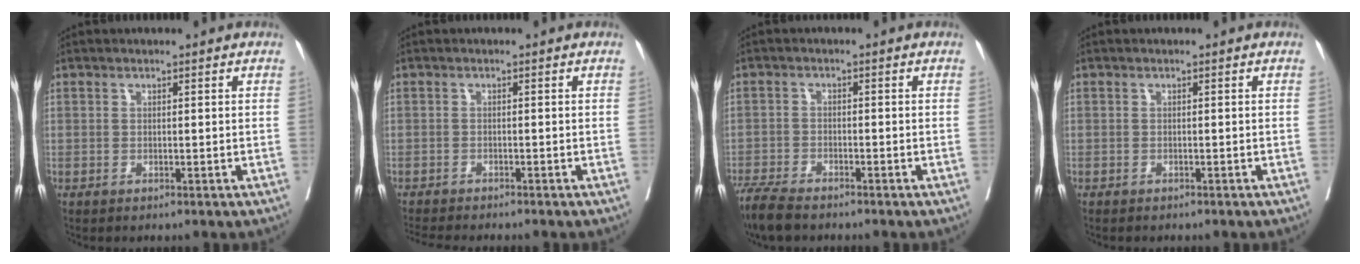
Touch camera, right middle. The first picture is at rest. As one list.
[{"total": 6.0, "force": [-5.6, 0.4, 2.3], "torque": [-0.033, -0.011, -0.086]}, {"total": 6.0, "force": [-5.1, 1.2, 2.8], "torque": [-0.054, -0.017, -0.094]}, {"total": 1.8, "force": [-1.6, 0.6, 0.7], "torque": [-0.019, -0.005, -0.017]}]